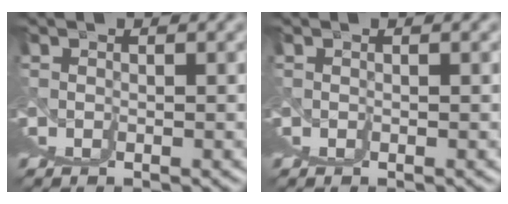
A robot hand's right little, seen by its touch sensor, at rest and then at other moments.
{"total": 0.0}